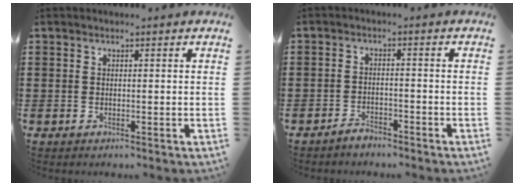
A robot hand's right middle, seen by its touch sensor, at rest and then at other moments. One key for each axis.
{"total": 2.2, "fx": -2.2, "fy": 0.4, "fz": 0.3, "tx": -0.012, "ty": 0.001, "tz": -0.043}